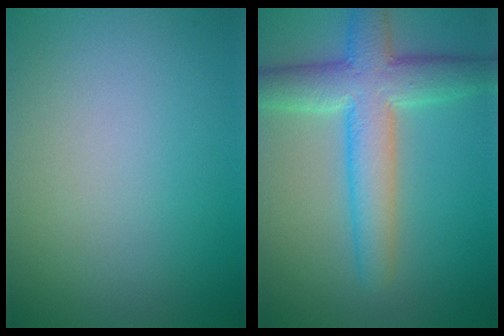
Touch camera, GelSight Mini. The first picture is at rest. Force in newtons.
{"total": 6.7, "press": 6.7, "slide": 0.2}